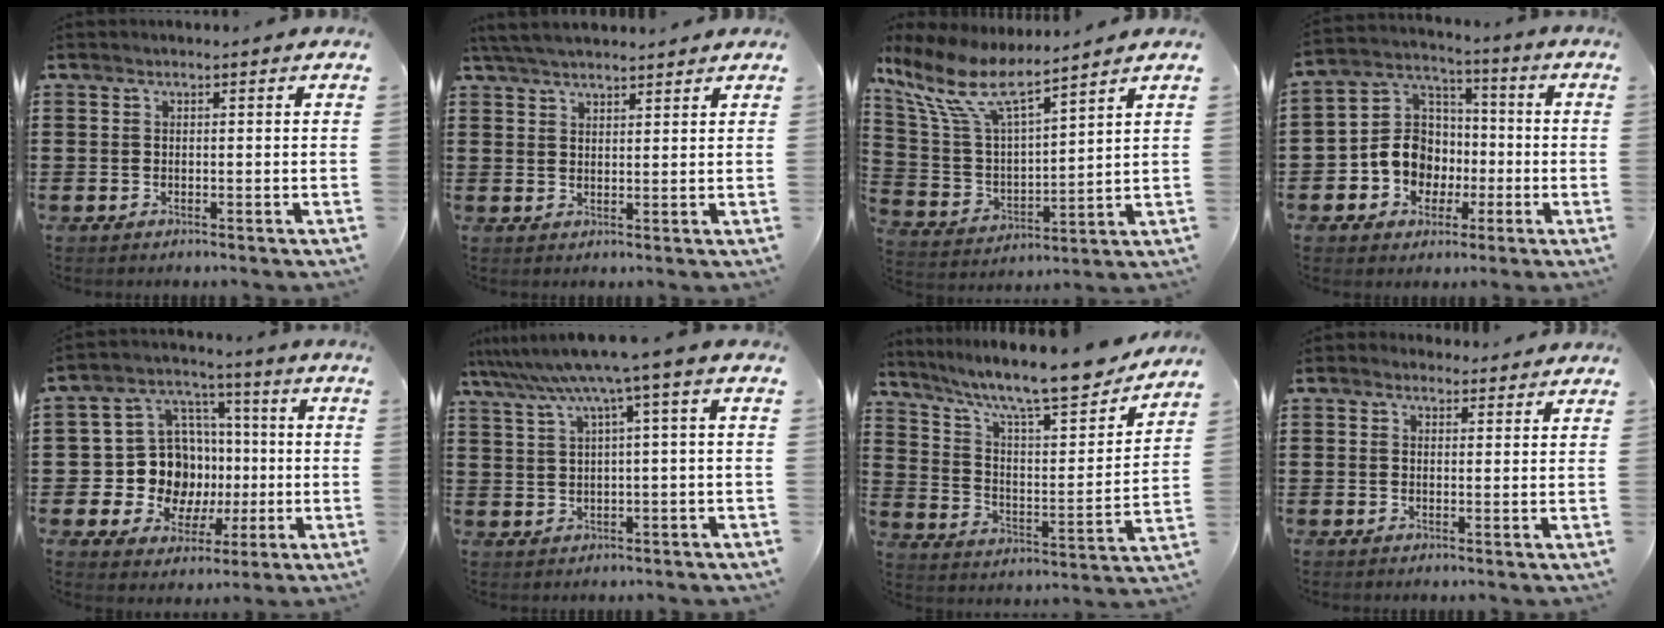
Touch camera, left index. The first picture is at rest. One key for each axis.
{"total": 4.1, "fx": 3.8, "fy": 0.4, "fz": 1.4, "tx": -0.038, "ty": -0.002, "tz": 0.071}
{"total": 9.9, "fx": 7.4, "fy": 2.5, "fz": 6.0, "tx": -0.152, "ty": -0.039, "tz": 0.127}
{"total": 9.2, "fx": -2.5, "fy": 8.2, "fz": 3.2, "tx": -0.094, "ty": 0.012, "tz": -0.048}
{"total": 11.8, "fx": -0.8, "fy": 11.0, "fz": 4.1, "tx": -0.122, "ty": 0.007, "tz": -0.002}
{"total": 6.0, "fx": 2.3, "fy": -0.7, "fz": 5.5, "tx": -0.111, "ty": -0.022, "tz": 0.033}
{"total": 11.5, "fx": 9.7, "fy": 1.3, "fz": 6.0, "tx": -0.128, "ty": -0.070, "tz": 0.159}
{"total": 1.8, "fx": 1.5, "fy": 1.0, "fz": 0.2, "tx": -0.008, "ty": 0.007, "tz": 0.029}